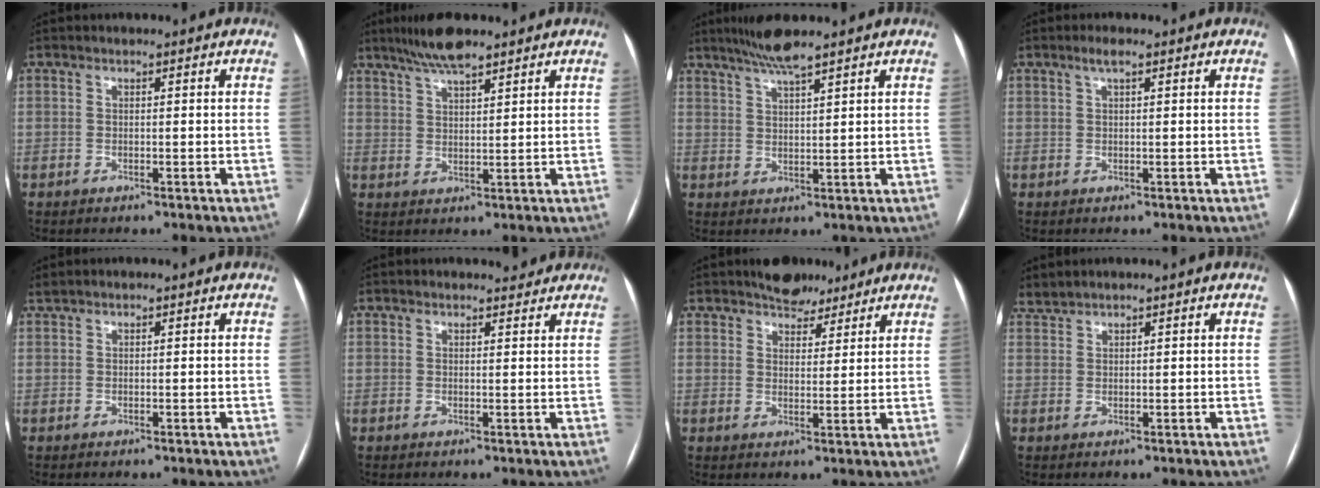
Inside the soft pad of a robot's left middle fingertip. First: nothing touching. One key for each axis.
{"total": 6.4, "fx": 5.1, "fy": 0.9, "fz": 3.8, "tx": -0.075, "ty": 0.012, "tz": 0.093}
{"total": 5.3, "fx": 4.4, "fy": -0.4, "fz": 3.0, "tx": -0.062, "ty": 0.007, "tz": 0.084}
{"total": 1.6, "fx": 1.0, "fy": 0.2, "fz": 1.3, "tx": -0.029, "ty": 0.008, "tz": 0.019}
{"total": 0.6, "fx": 0.6, "fy": 0.0, "fz": 0.0, "tx": -0.008, "ty": 0.014, "tz": 0.017}
{"total": 2.5, "fx": 2.4, "fy": 0.6, "fz": 0.2, "tx": -0.005, "ty": 0.003, "tz": 0.028}
{"total": 5.5, "fx": 4.6, "fy": 2.6, "fz": 1.6, "tx": -0.022, "ty": 0.006, "tz": 0.076}
{"total": 1.5, "fx": 1.5, "fy": -0.1, "fz": -0.1, "tx": -0.005, "ty": 0.012, "tz": 0.037}